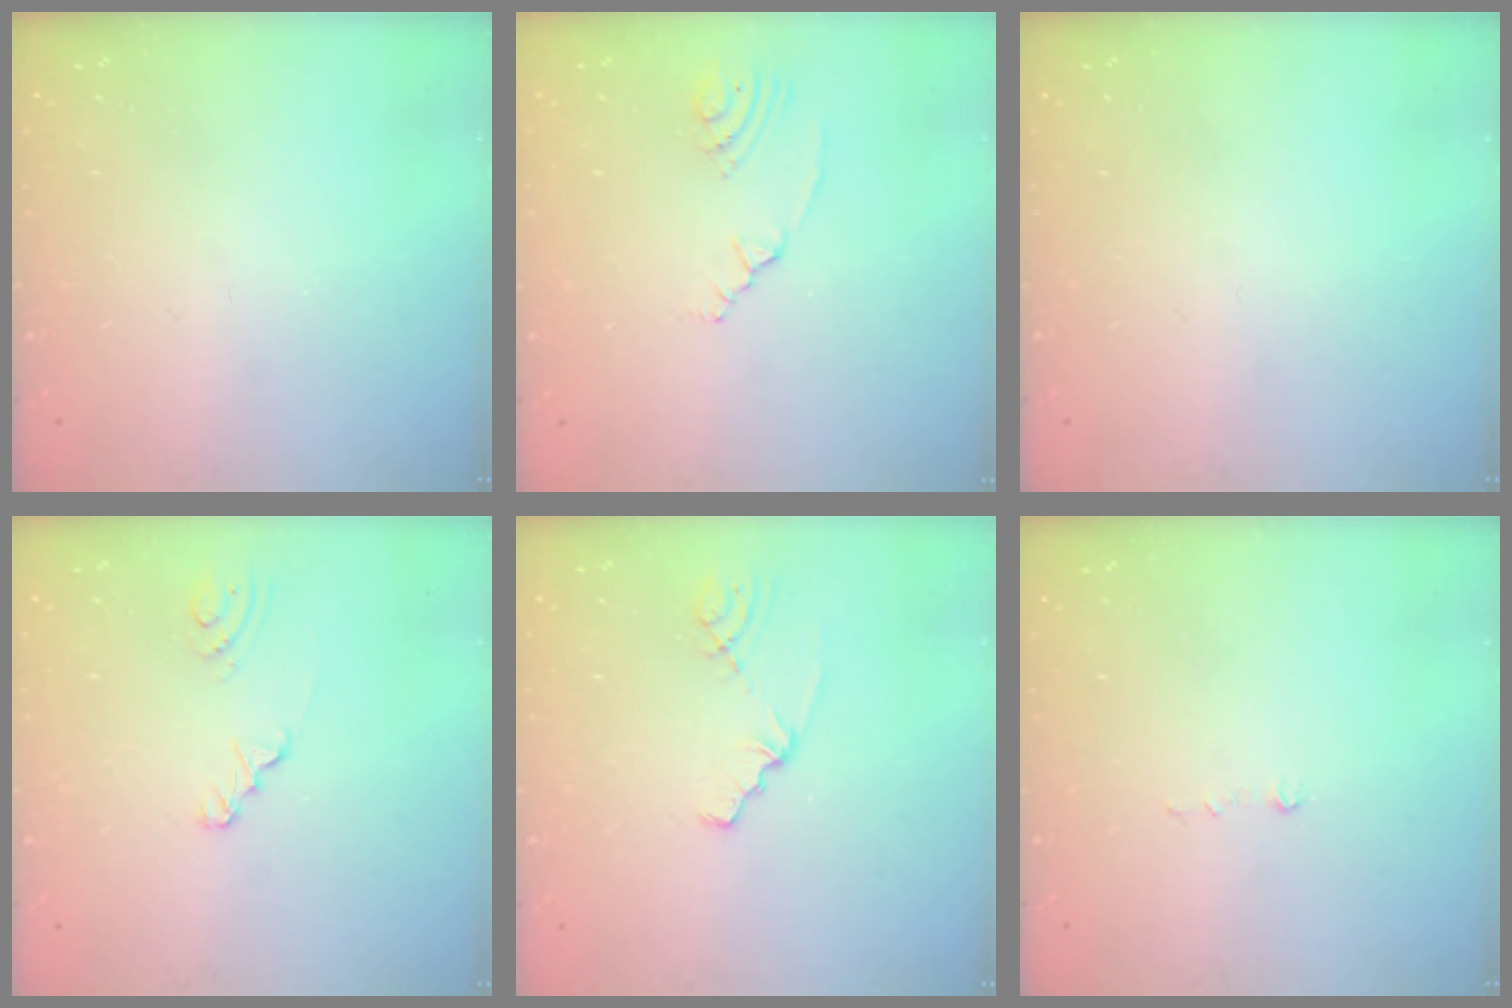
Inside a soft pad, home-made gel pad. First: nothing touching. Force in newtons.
{"total": 2.4, "press": 2.0, "slide": 1.3}
{"total": 0.0}
{"total": 2.4, "press": 2.4, "slide": 0.2}
{"total": 1.1, "press": 1.1, "slide": 0.2}
{"total": 4.5, "press": 4.2, "slide": 1.7}